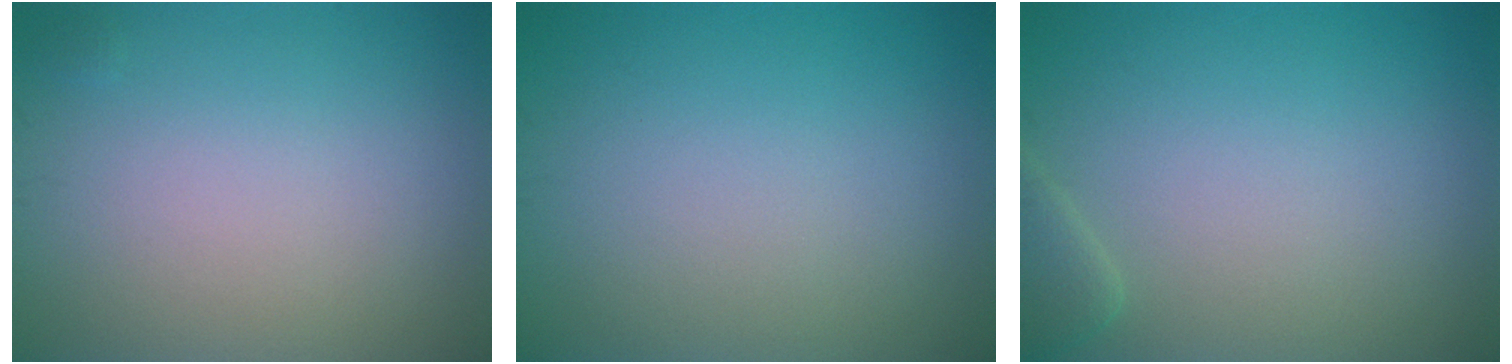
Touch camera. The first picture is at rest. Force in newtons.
{"total": 0.0}
{"total": 1.6, "press": 1.6, "slide": 0.2}